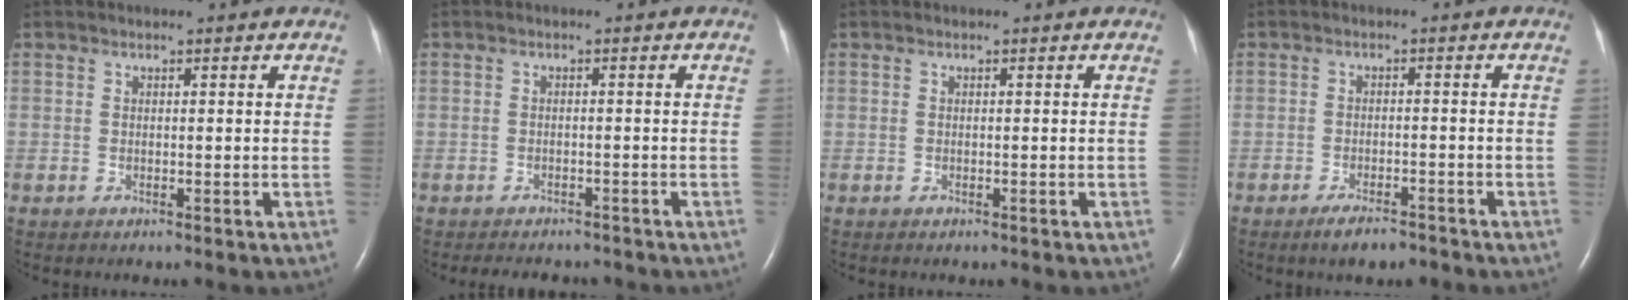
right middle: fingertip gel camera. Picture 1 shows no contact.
{"total": 6.1, "force": [-5.4, 2.1, 1.8], "torque": [-0.025, -0.001, -0.065]}
{"total": 0.0}
{"total": 3.8, "force": [-3.0, 0.9, 2.1], "torque": [-0.045, -0.004, -0.049]}